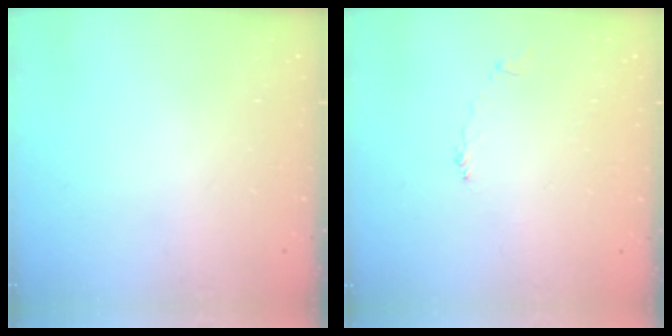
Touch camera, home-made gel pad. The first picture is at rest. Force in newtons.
{"total": 1.9, "press": 1.9, "slide": 0.4}